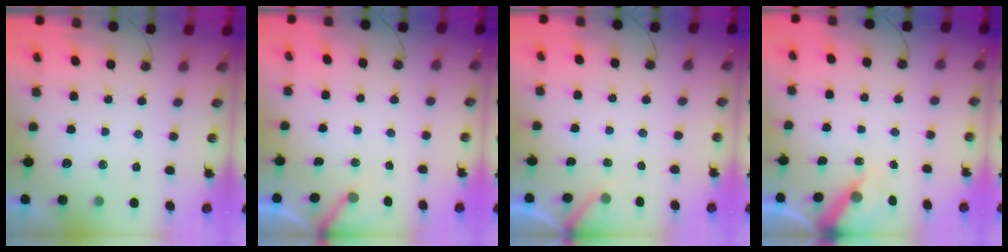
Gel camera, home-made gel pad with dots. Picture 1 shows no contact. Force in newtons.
{"total": 3.0, "press": 3.0, "slide": 0.3}
{"total": 3.0, "press": 3.0, "slide": 0.2}
{"total": 6.8, "press": 6.8, "slide": 0.5}